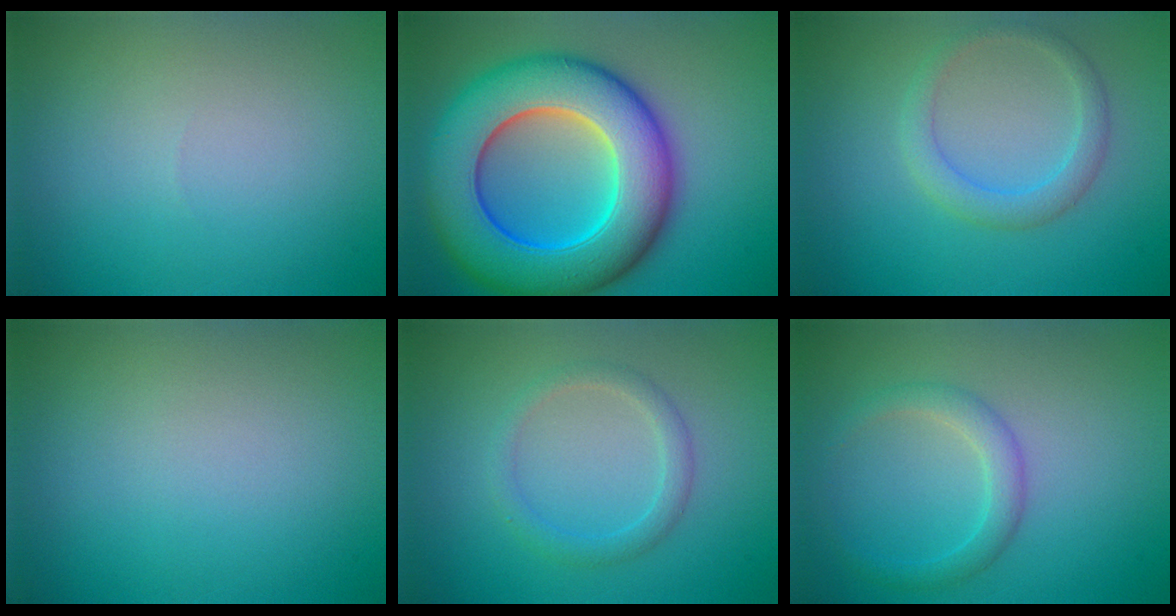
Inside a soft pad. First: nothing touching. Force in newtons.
{"total": 13.4, "press": 13.4, "slide": 0.3}
{"total": 2.4, "press": 2.4, "slide": 0.1}
{"total": 0.0}
{"total": 2.0, "press": 2.0, "slide": 0.1}
{"total": 2.2, "press": 2.2, "slide": 0.1}